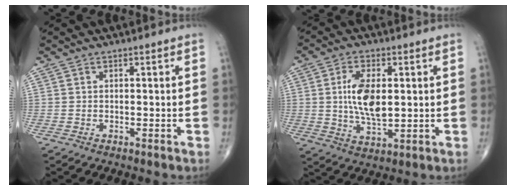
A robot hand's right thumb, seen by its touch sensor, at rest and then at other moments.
{"total": 10.1, "force": [1.1, 4.9, 8.7], "torque": [-0.162, -0.010, 0.024]}